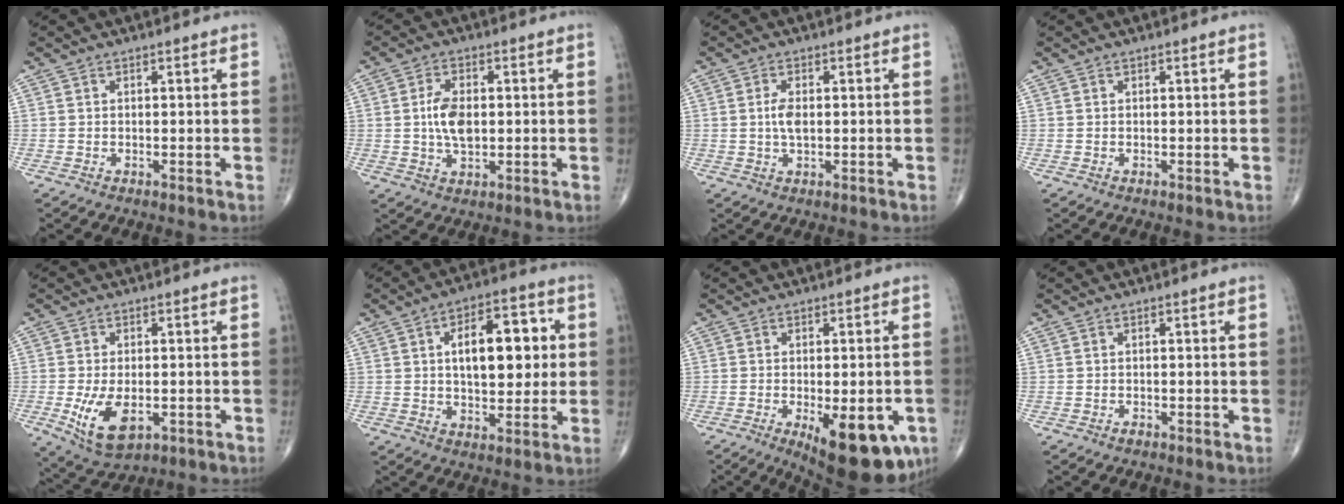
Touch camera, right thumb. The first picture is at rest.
{"total": 6.8, "force": [0.3, 3.8, 5.7], "torque": [-0.104, 0.000, 0.006]}
{"total": 3.3, "force": [0.2, 1.5, 2.9], "torque": [-0.060, 0.000, 0.004]}
{"total": 0.0}
{"total": 9.3, "force": [-2.3, 5.0, 7.5], "torque": [-0.136, -0.010, -0.026]}
{"total": 14.3, "force": [2.4, 7.4, 11.9], "torque": [-0.145, 0.008, 0.036]}
{"total": 15.4, "force": [-5.7, 6.2, 12.9], "torque": [-0.132, -0.007, -0.062]}
{"total": 0.6, "force": [-0.4, 0.3, 0.3], "torque": [-0.004, 0.002, -0.008]}